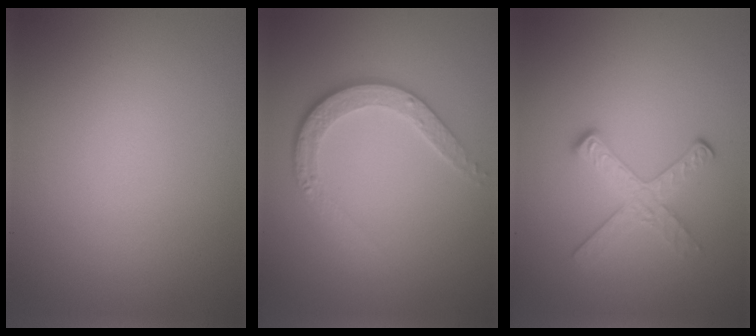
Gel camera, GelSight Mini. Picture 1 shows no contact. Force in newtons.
{"total": 3.7, "press": 2.8, "slide": 2.5}
{"total": 2.9, "press": 2.6, "slide": 1.3}